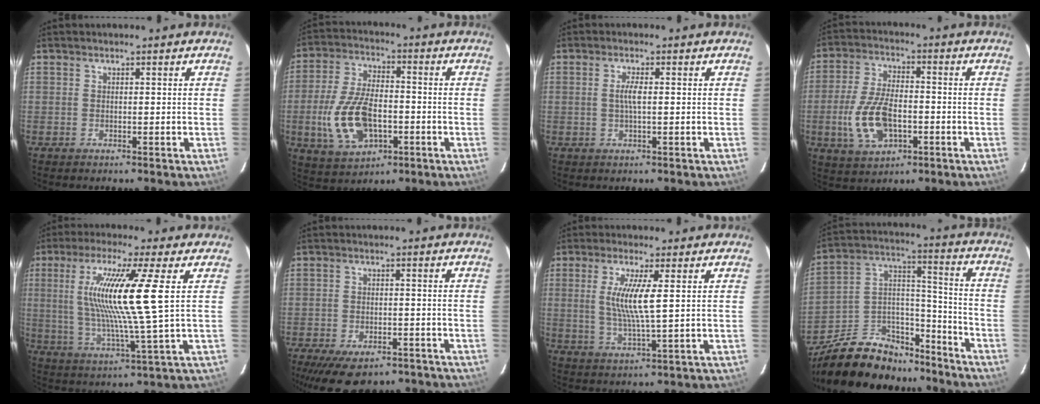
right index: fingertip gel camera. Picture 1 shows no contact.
{"total": 14.5, "force": [-3.6, 8.0, 11.6], "torque": [-0.248, -0.001, -0.053]}
{"total": 2.4, "force": [0.1, 0.2, 2.4], "torque": [-0.047, 0.000, 0.002]}
{"total": 12.1, "force": [-3.3, 6.5, 9.7], "torque": [-0.207, -0.001, -0.052]}
{"total": 15.3, "force": [3.5, -0.4, 14.9], "torque": [-0.269, -0.007, 0.071]}
{"total": 13.9, "force": [-10.3, 6.3, 7.0], "torque": [-0.156, -0.015, -0.147]}
{"total": 7.5, "force": [1.4, 0.3, 7.4], "torque": [-0.147, -0.010, 0.030]}
{"total": 20.8, "force": [-15.2, 11.1, 8.9], "torque": [-0.190, 0.068, -0.226]}